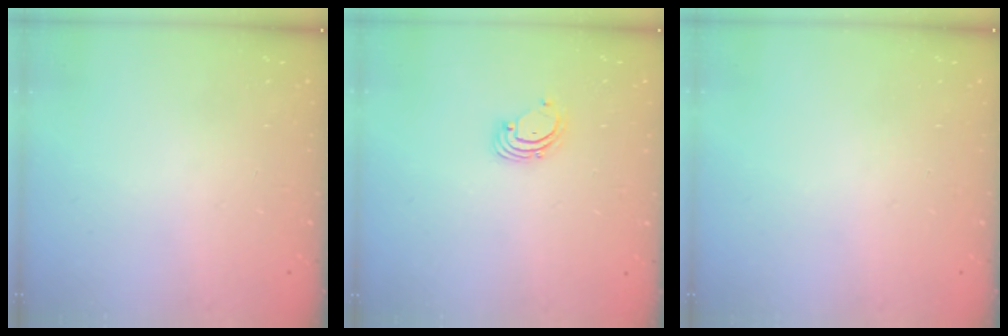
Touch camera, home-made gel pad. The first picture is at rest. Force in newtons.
{"total": 1.6, "press": 1.6, "slide": 0.1}
{"total": 0.0}